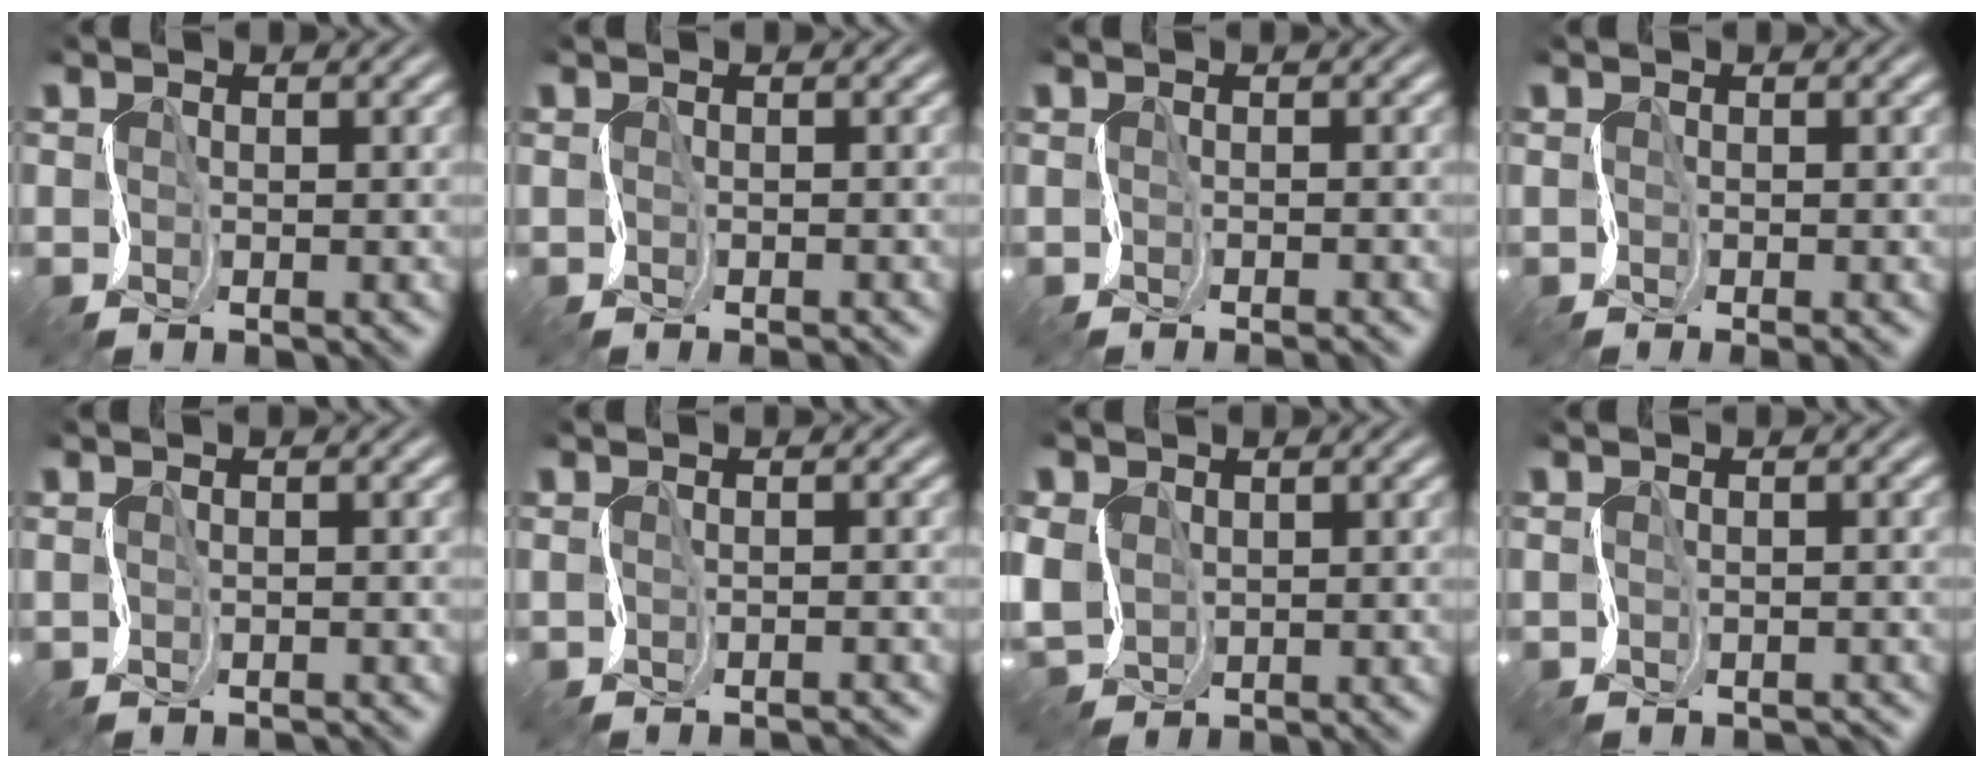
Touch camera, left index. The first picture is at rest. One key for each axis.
{"total": 0.6, "fx": -0.3, "fy": 0.1, "fz": 0.5, "tx": -0.012, "ty": -0.008, "tz": -0.011}
{"total": 0.9, "fx": -0.6, "fy": 0.1, "fz": 0.7, "tx": -0.012, "ty": -0.011, "tz": -0.021}
{"total": 1.0, "fx": -0.1, "fy": 0.2, "fz": 1.0, "tx": -0.016, "ty": -0.002, "tz": -0.009}
{"total": 0.7, "fx": -0.3, "fy": 0.2, "fz": 0.6, "tx": -0.014, "ty": -0.012, "tz": -0.014}
{"total": 1.4, "fx": -1.0, "fy": 0.3, "fz": 0.9, "tx": -0.014, "ty": -0.009, "tz": -0.023}
{"total": 2.8, "fx": 0.1, "fy": 2.4, "fz": 1.4, "tx": -0.048, "ty": -0.001, "tz": -0.003}
{"total": 0.7, "fx": -0.6, "fy": 0.3, "fz": 0.3, "tx": -0.002, "ty": -0.008, "tz": -0.012}